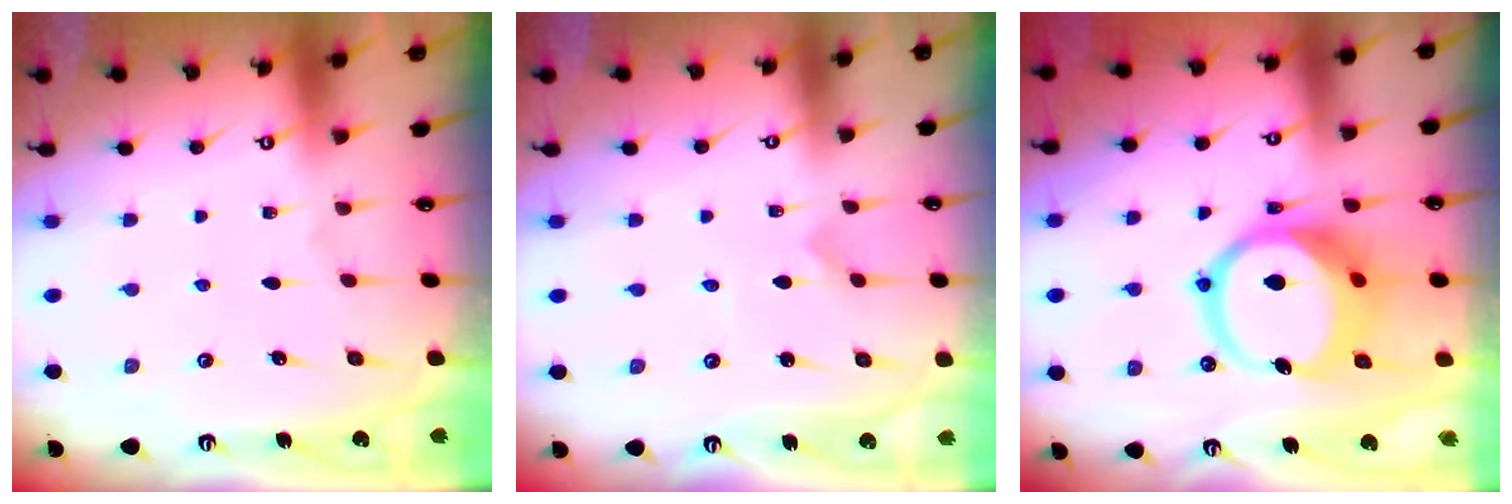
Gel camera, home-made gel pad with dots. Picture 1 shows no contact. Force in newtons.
{"total": 0.0}
{"total": 14.0, "press": 13.9, "slide": 1.8}